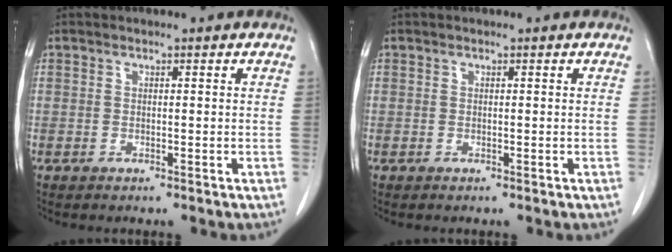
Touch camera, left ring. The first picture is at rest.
{"total": 0.0}